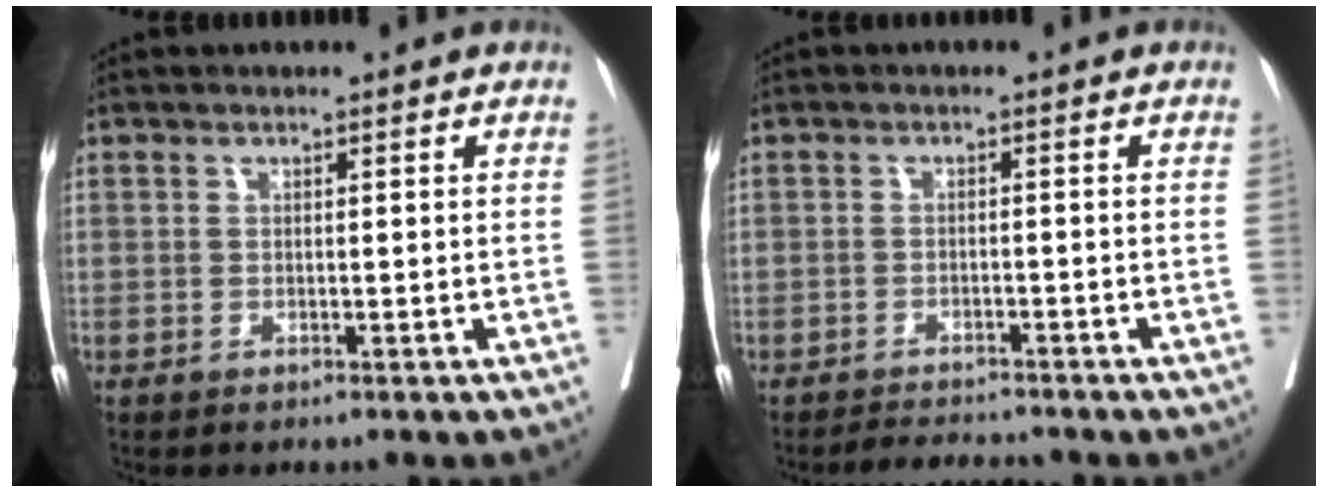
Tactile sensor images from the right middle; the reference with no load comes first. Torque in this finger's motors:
{"motor_torque": [0.45, -0.45, -0.04, -0.01]}